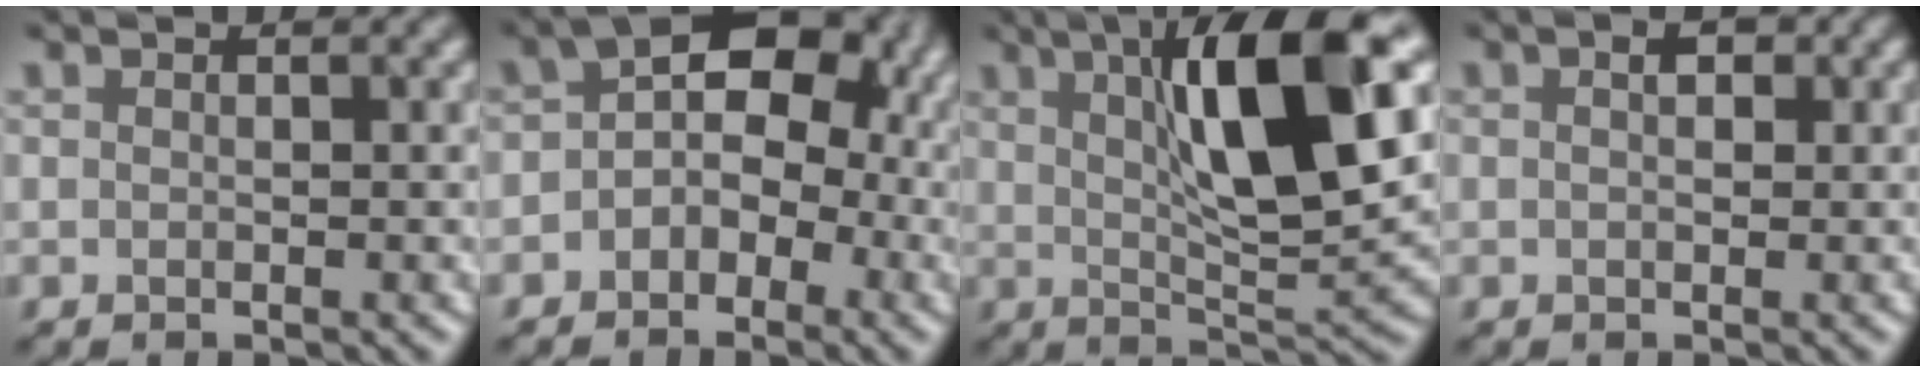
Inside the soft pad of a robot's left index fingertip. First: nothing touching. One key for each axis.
{"total": 6.6, "fx": -0.6, "fy": 5.0, "fz": 4.2, "tx": -0.023, "ty": 0.012, "tz": -0.035}
{"total": 11.4, "fx": 3.9, "fy": 2.5, "fz": 10.5, "tx": -0.154, "ty": 0.002, "tz": 0.065}
{"total": 1.9, "fx": 0.5, "fy": 1.2, "fz": 1.3, "tx": -0.008, "ty": -0.006, "tz": -0.001}